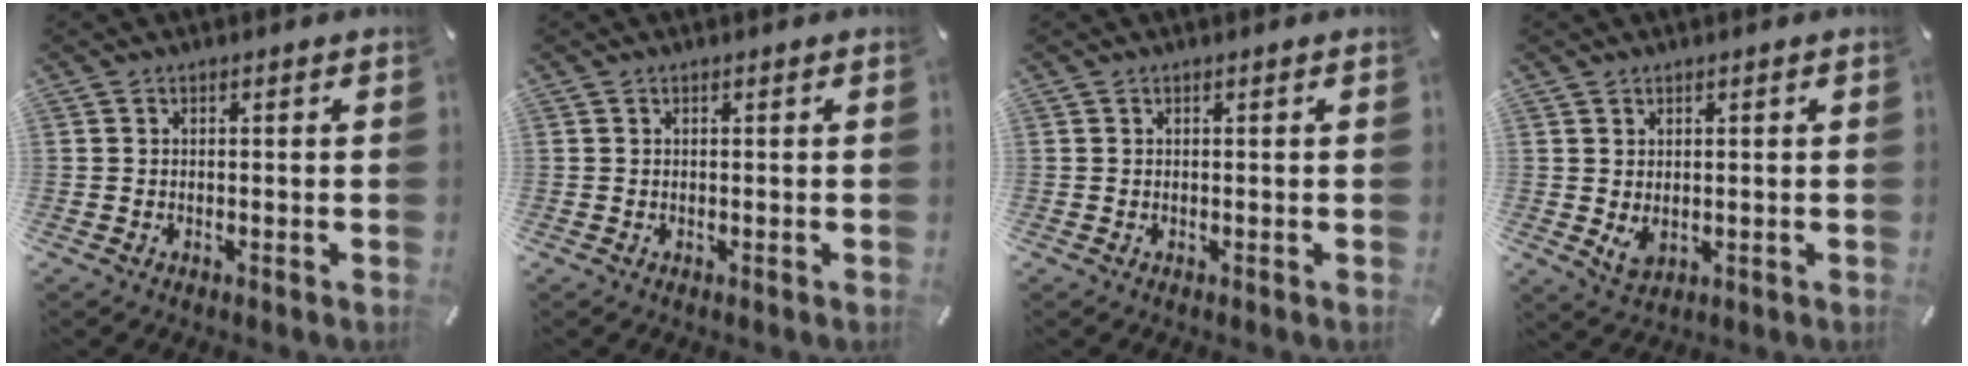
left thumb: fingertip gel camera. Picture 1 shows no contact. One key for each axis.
{"total": 0.0}
{"total": 0.0}
{"total": 3.6, "fx": 0.2, "fy": 2.6, "fz": 2.5, "tx": -0.041, "ty": -0.009, "tz": 0.001}